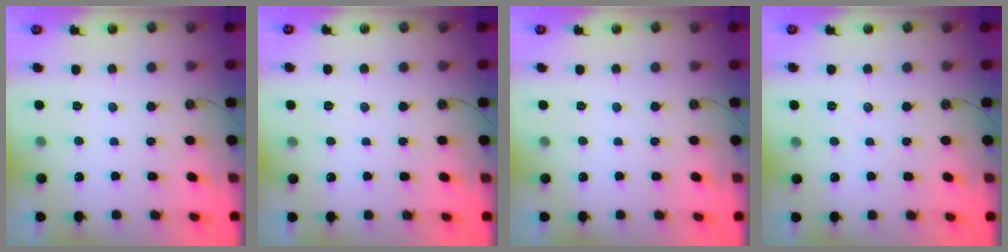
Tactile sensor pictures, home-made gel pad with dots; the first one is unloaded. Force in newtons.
{"total": 6.4, "press": 4.7, "slide": 4.3}
{"total": 0.0}
{"total": 5.6, "press": 3.4, "slide": 4.5}